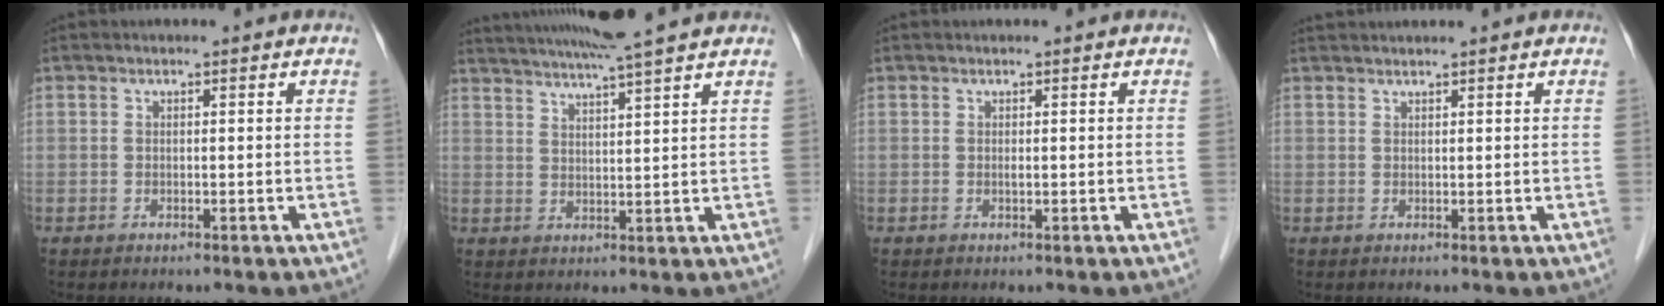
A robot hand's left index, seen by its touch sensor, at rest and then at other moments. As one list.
[{"total": 10.7, "force": [9.3, -1.2, 5.2], "torque": [-0.094, 0.016, 0.135]}, {"total": 0.6, "force": [0.4, 0.0, 0.5], "torque": [-0.008, 0.006, 0.006]}, {"total": 3.6, "force": [3.3, -0.2, 1.2], "torque": [-0.011, 0.031, 0.054]}]